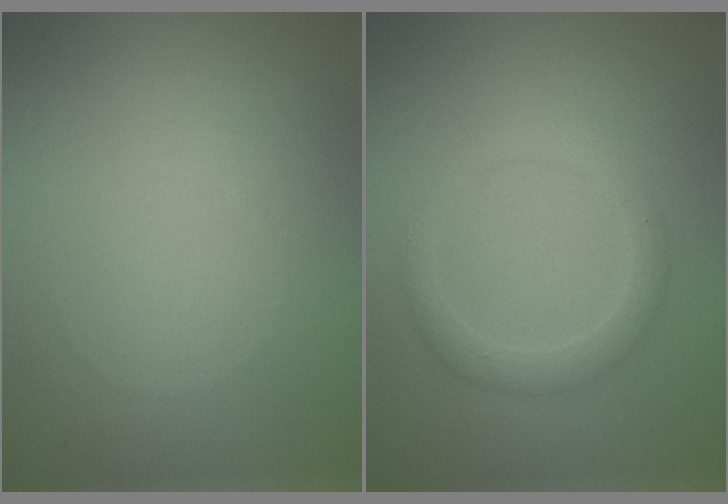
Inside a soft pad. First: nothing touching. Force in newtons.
{"total": 2.4, "press": 2.4, "slide": 0.2}